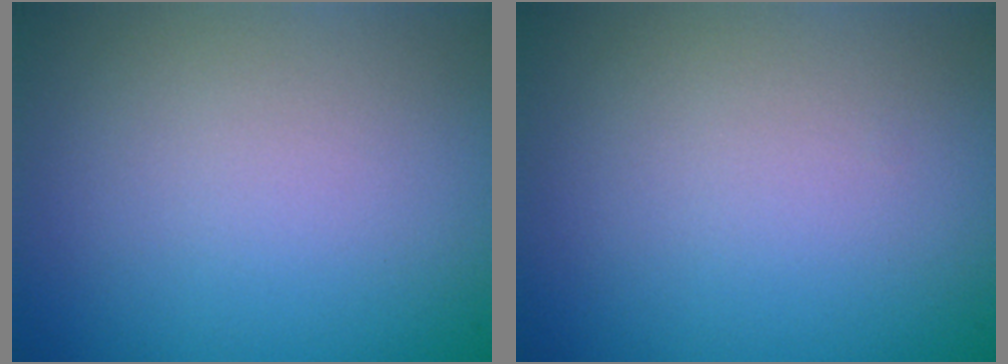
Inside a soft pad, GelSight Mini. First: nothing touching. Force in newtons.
{"total": 0.0}